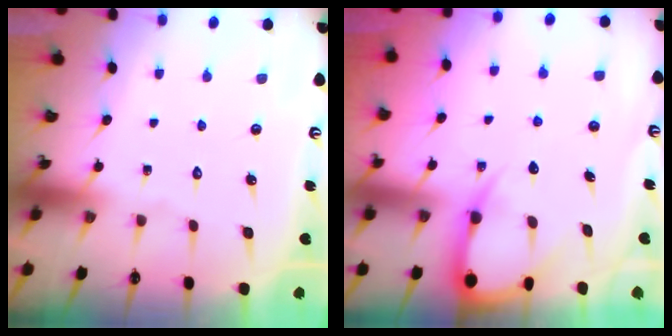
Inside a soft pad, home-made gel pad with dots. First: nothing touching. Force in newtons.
{"total": 6.3, "press": 6.2, "slide": 0.7}